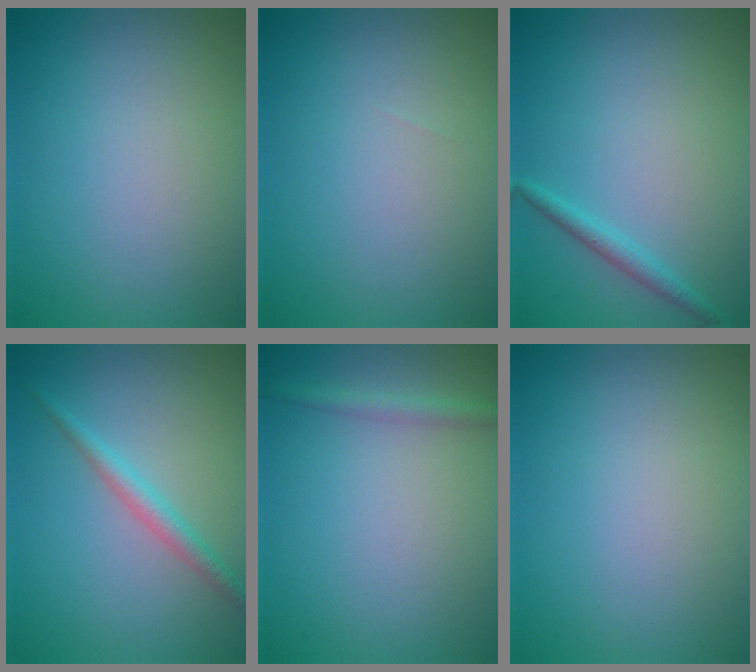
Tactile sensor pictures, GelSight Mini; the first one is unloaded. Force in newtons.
{"total": 0.0}
{"total": 1.5, "press": 1.5, "slide": 0.1}
{"total": 2.0, "press": 2.0, "slide": 0.1}
{"total": 1.3, "press": 1.3, "slide": 0.0}
{"total": 0.0}